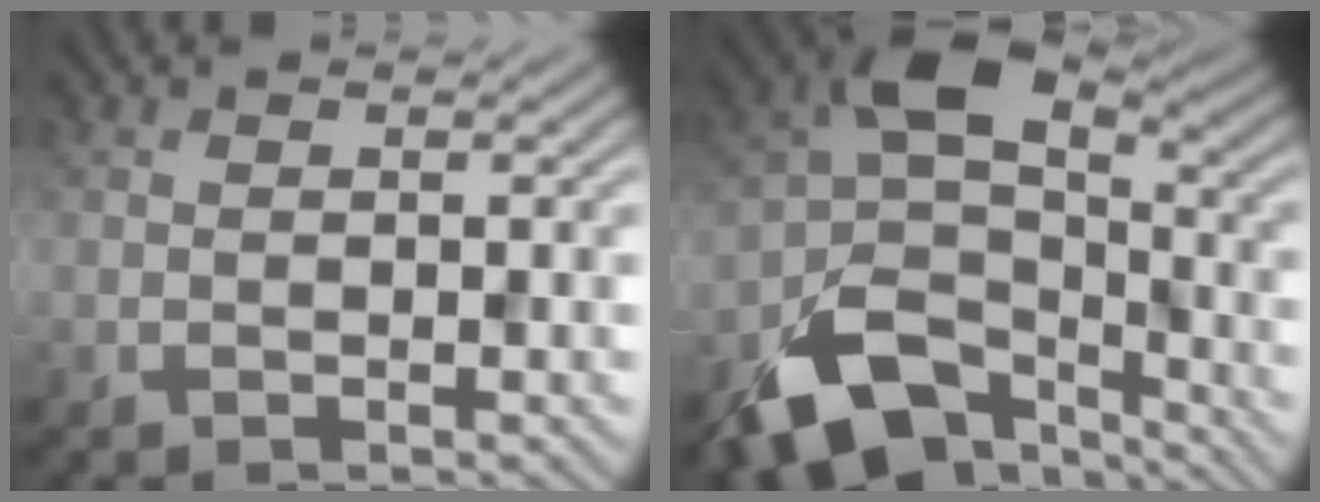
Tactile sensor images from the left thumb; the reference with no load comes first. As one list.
[{"total": 14.3, "force": [-7.4, 8.3, 9.1], "torque": [-0.182, -0.026, -0.135]}]